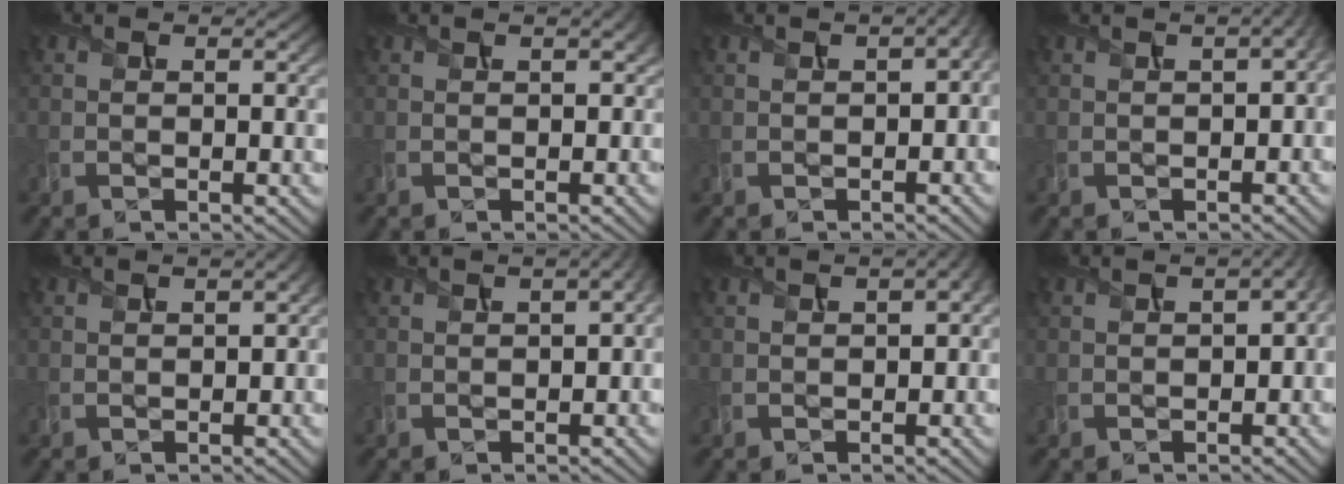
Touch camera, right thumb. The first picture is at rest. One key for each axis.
{"total": 1.8, "fx": 0.7, "fy": 0.8, "fz": 1.4, "tx": -0.022, "ty": 0.003, "tz": 0.011}
{"total": 3.7, "fx": -0.2, "fy": 1.8, "fz": 3.2, "tx": -0.042, "ty": -0.003, "tz": 0.002}
{"total": 4.2, "fx": 0.4, "fy": 1.8, "fz": 3.8, "tx": -0.046, "ty": 0.009, "tz": 0.004}
{"total": 1.7, "fx": 0.5, "fy": 0.6, "fz": 1.5, "tx": -0.030, "ty": 0.004, "tz": 0.005}
{"total": 3.8, "fx": 0.4, "fy": 1.6, "fz": 3.4, "tx": -0.043, "ty": 0.008, "tz": 0.005}
{"total": 2.9, "fx": 0.4, "fy": 1.4, "fz": 2.6, "tx": -0.037, "ty": 0.004, "tz": 0.007}
{"total": 4.2, "fx": -0.3, "fy": 2.1, "fz": 3.6, "tx": -0.045, "ty": -0.002, "tz": 0.003}